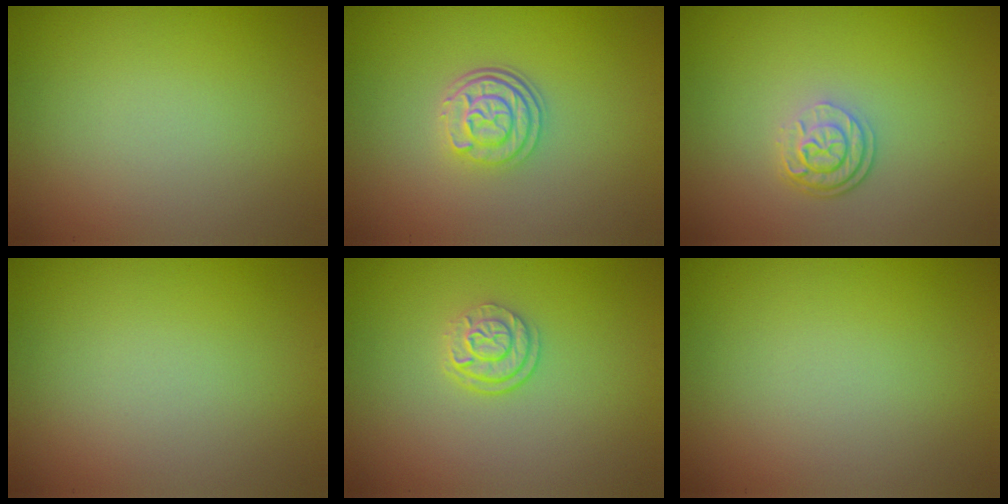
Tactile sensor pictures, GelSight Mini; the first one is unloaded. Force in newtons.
{"total": 3.2, "press": 2.5, "slide": 2.0}
{"total": 2.6, "press": 1.9, "slide": 1.7}
{"total": 0.0}
{"total": 2.4, "press": 1.8, "slide": 1.6}
{"total": 0.0}